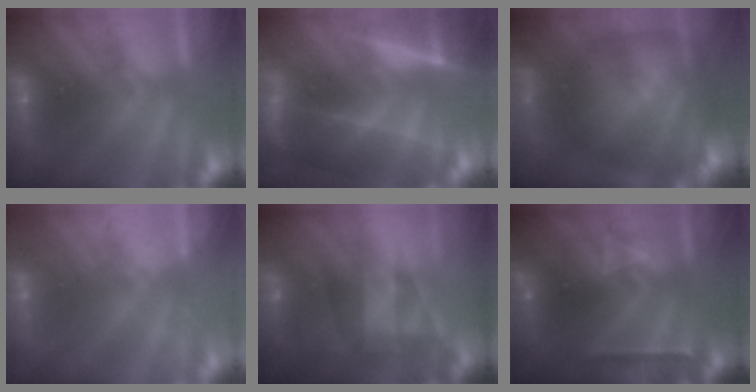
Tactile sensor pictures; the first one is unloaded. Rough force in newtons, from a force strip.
{"total": 6.1}
{"total": 8.3}
{"total": 2.4}
{"total": 4.9}
{"total": 2.3}